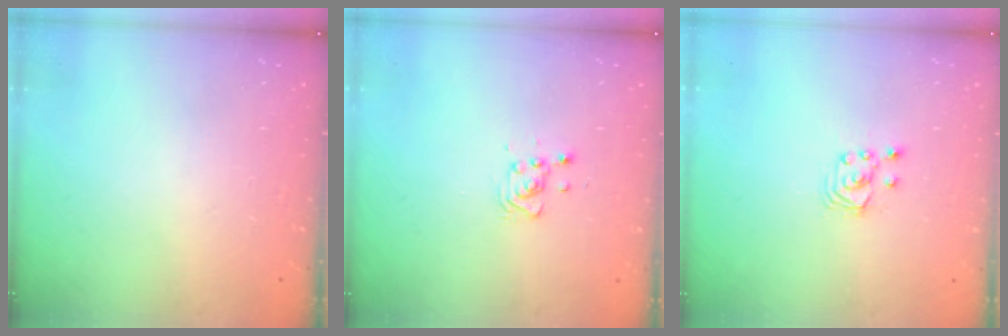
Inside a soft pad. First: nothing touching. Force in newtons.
{"total": 4.7, "press": 4.6, "slide": 1.1}
{"total": 3.0, "press": 3.0, "slide": 0.3}